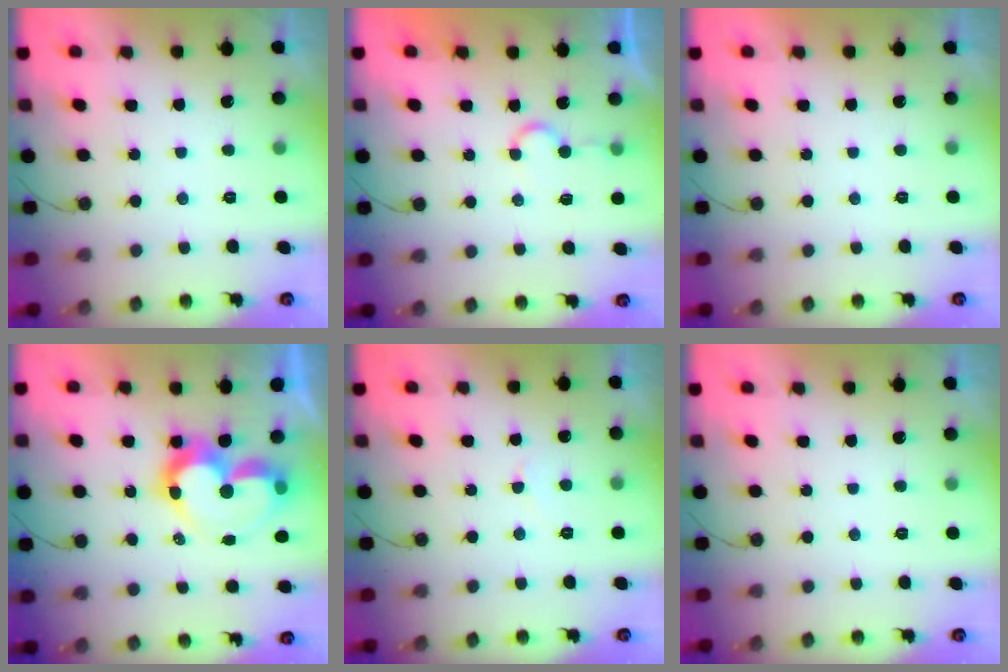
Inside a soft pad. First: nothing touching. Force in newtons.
{"total": 4.2, "press": 4.2, "slide": 0.3}
{"total": 1.7, "press": 1.7, "slide": 0.0}
{"total": 12.9, "press": 12.8, "slide": 1.5}
{"total": 2.5, "press": 2.4, "slide": 0.3}
{"total": 0.0}